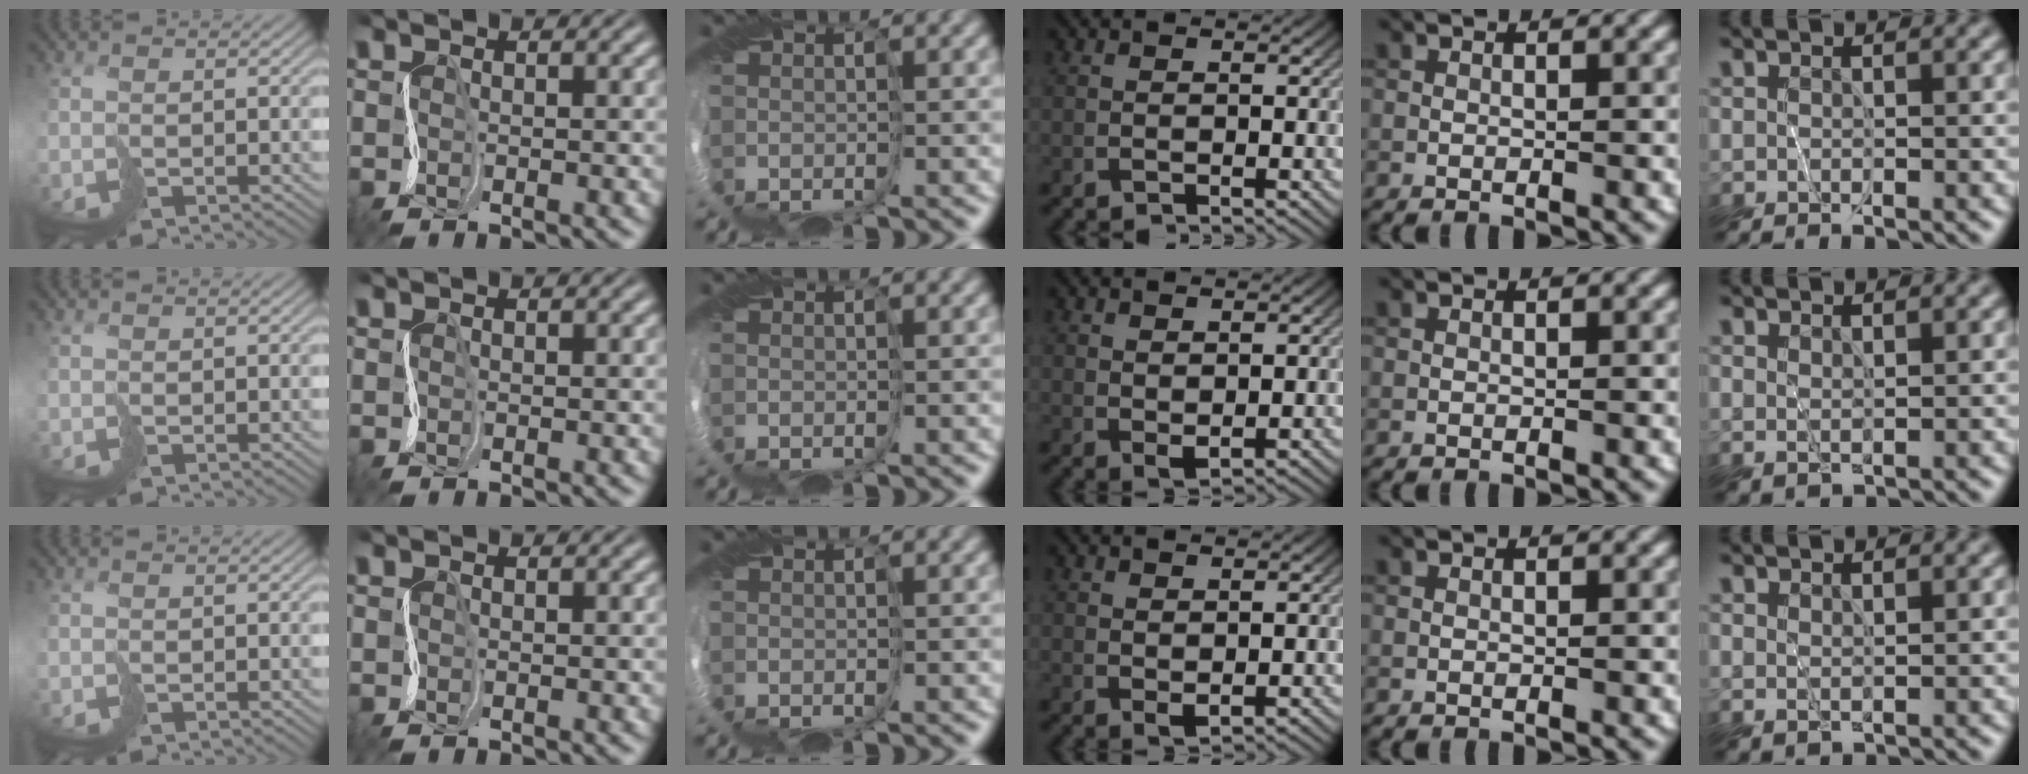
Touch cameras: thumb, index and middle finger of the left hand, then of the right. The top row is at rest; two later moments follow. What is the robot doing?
{"motion": "cut", "object": "bubble wrap"}